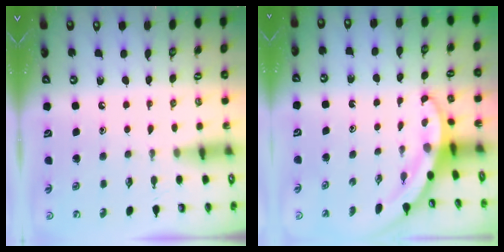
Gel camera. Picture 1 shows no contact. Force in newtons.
{"total": 3.6, "press": 3.6, "slide": 0.2}